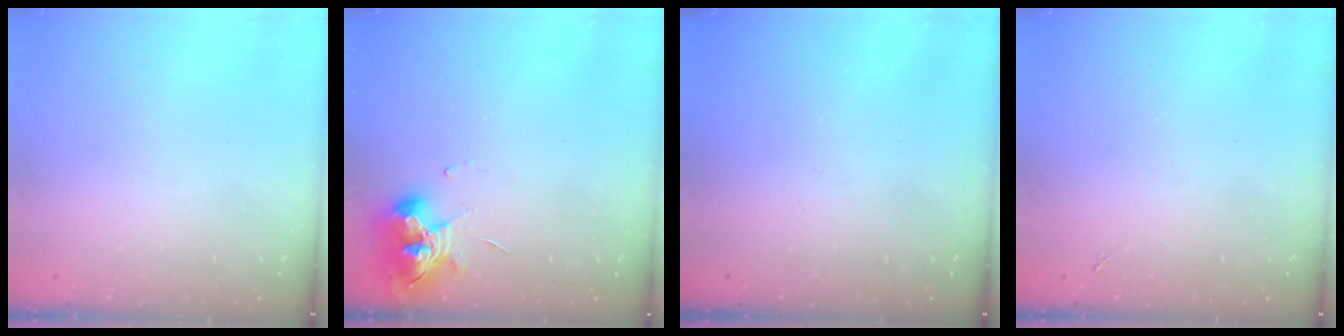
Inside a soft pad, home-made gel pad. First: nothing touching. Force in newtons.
{"total": 10.7, "press": 10.6, "slide": 1.4}
{"total": 0.0}
{"total": 1.7, "press": 1.6, "slide": 0.3}